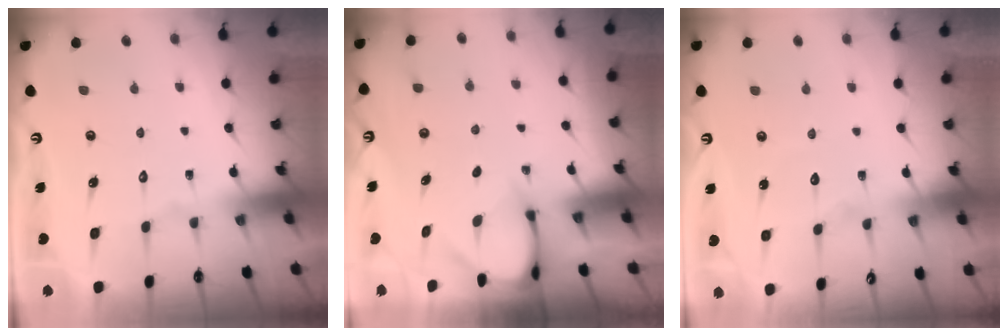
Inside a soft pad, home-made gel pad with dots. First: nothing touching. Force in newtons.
{"total": 3.3, "press": 3.3, "slide": 0.2}
{"total": 5.2, "press": 5.1, "slide": 0.5}